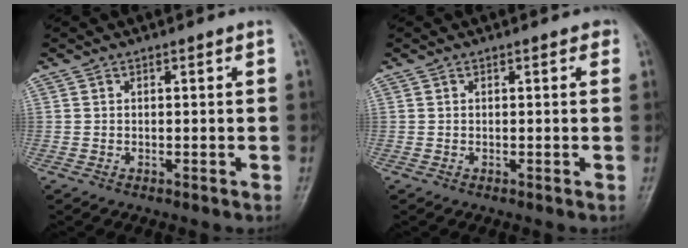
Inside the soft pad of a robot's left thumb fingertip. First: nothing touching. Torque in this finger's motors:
{"motor_torque": [0.22, 0.09, 0.06, -0.18, 0.00]}